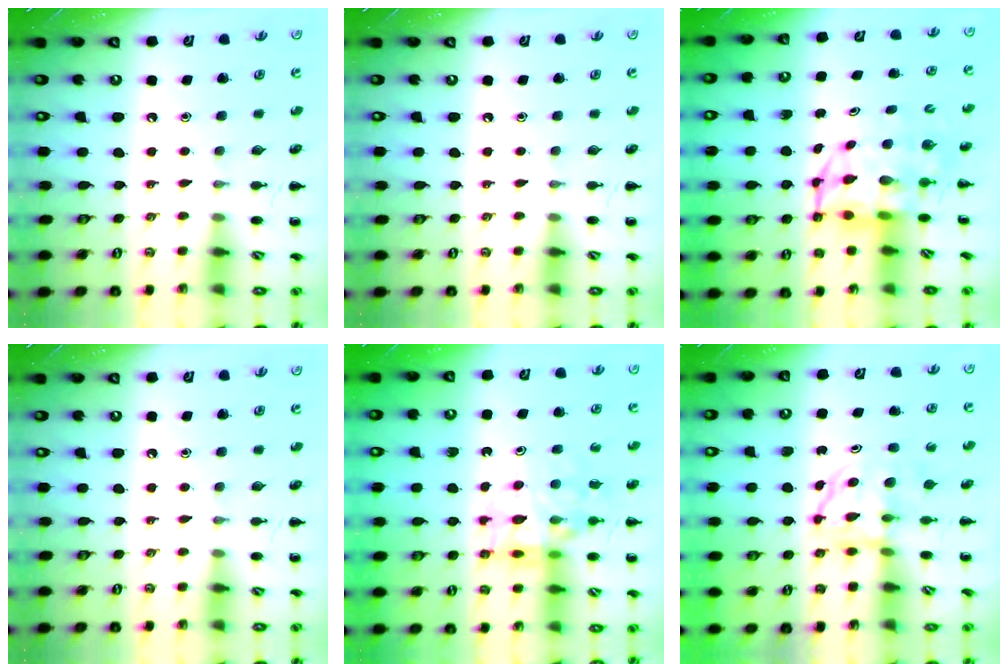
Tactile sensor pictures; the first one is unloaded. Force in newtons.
{"total": 0.0}
{"total": 5.4, "press": 5.0, "slide": 1.8}
{"total": 0.0}
{"total": 13.8, "press": 13.2, "slide": 3.7}
{"total": 3.9, "press": 3.9, "slide": 0.4}